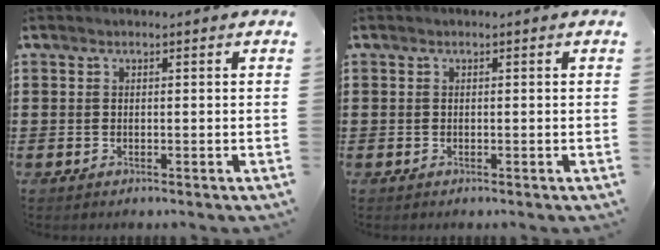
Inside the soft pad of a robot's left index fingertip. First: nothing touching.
{"total": 0.0}